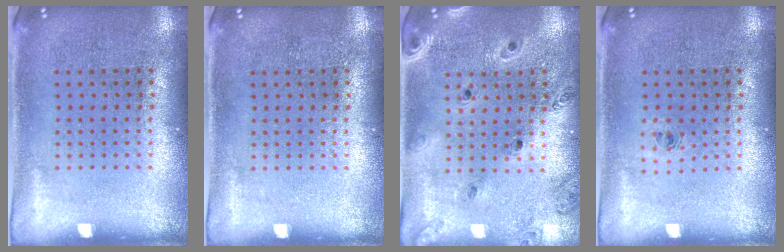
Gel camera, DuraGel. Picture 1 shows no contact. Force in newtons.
{"total": 0.0}
{"total": 0.8, "press": 0.8, "slide": 0.1}
{"total": 0.5, "press": 0.3, "slide": 0.4}